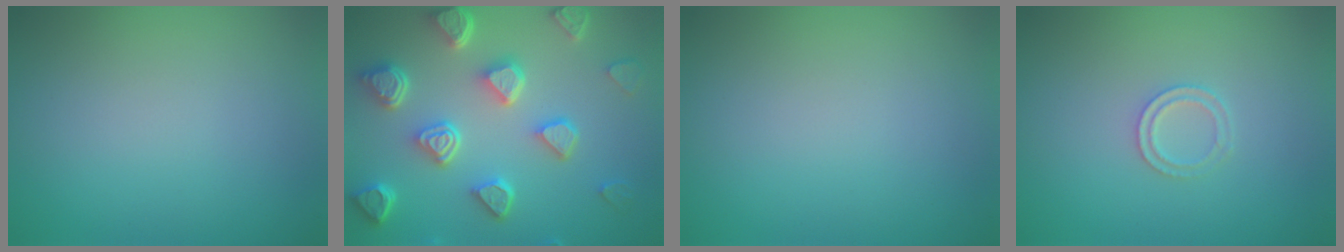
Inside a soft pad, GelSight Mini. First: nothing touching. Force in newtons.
{"total": 7.3, "press": 5.8, "slide": 4.5}
{"total": 0.0}
{"total": 1.4, "press": 1.4, "slide": 0.3}